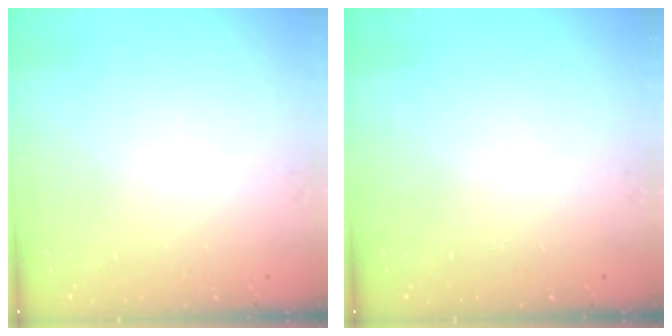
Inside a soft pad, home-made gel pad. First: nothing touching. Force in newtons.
{"total": 0.0}